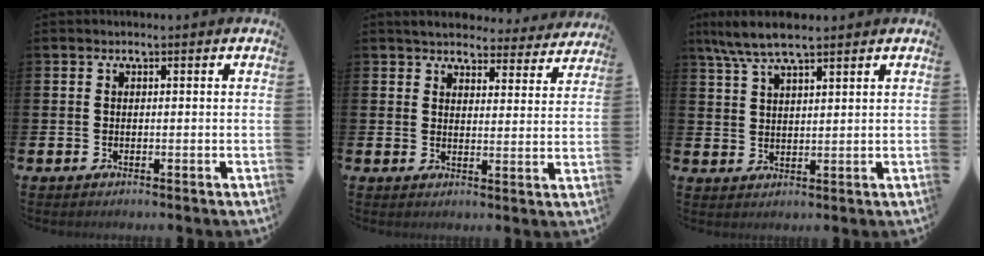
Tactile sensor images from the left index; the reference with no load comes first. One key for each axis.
{"total": 4.5, "fx": 4.3, "fy": 1.1, "fz": 0.4, "tx": -0.024, "ty": -0.027, "tz": 0.075}
{"total": 6.5, "fx": 5.5, "fy": 1.1, "fz": 3.3, "tx": -0.071, "ty": -0.014, "tz": 0.099}